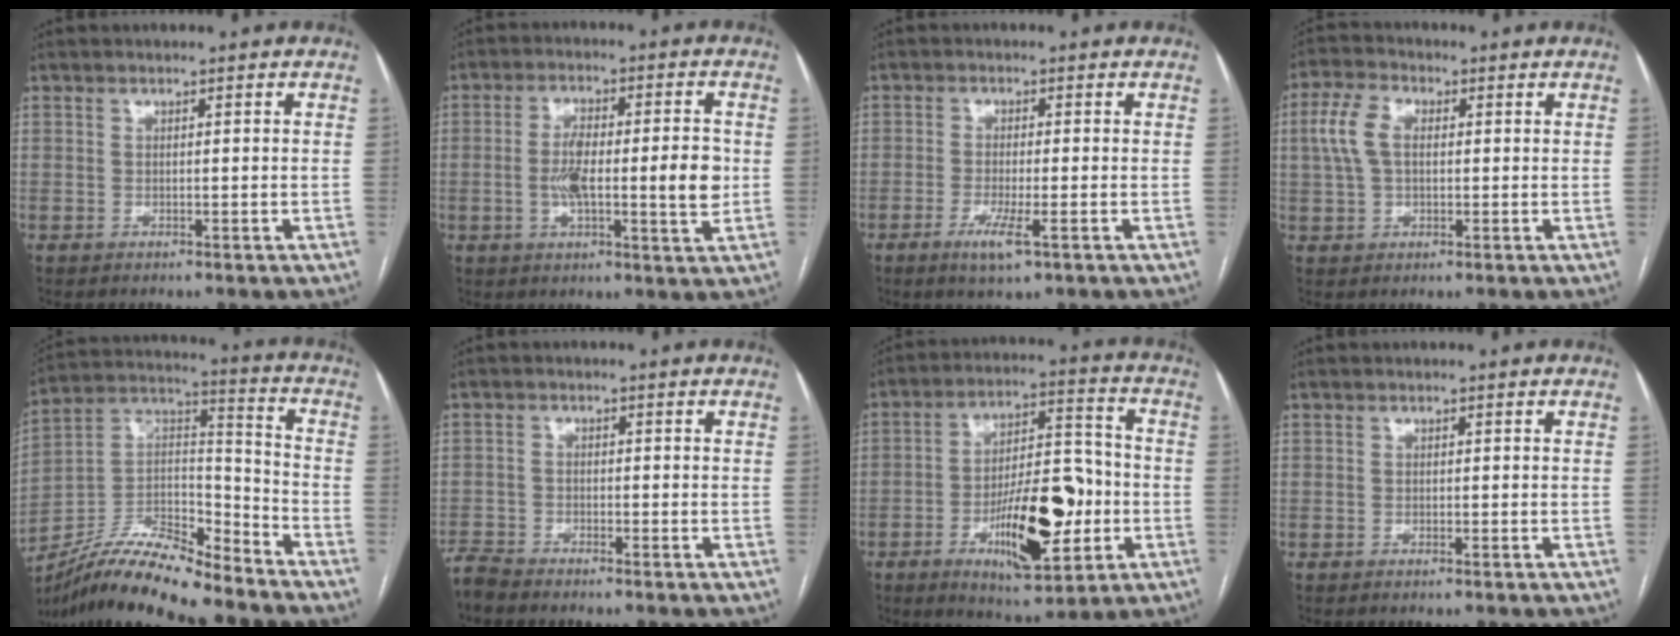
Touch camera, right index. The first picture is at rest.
{"total": 10.6, "force": [-0.7, 2.4, 10.3], "torque": [-0.170, 0.009, -0.013]}
{"total": 4.6, "force": [-2.4, 0.5, 3.9], "torque": [-0.076, -0.010, -0.041]}
{"total": 6.1, "force": [1.0, 3.5, 4.8], "torque": [-0.129, 0.025, 0.019]}
{"total": 17.1, "force": [-15.5, 2.9, 6.7], "torque": [-0.112, 0.039, -0.281]}
{"total": 2.6, "force": [-2.6, 0.3, 0.0], "torque": [-0.006, -0.009, -0.052]}
{"total": 16.8, "force": [-4.8, 5.4, 15.1], "torque": [-0.248, 0.012, -0.069]}
{"total": 0.0}